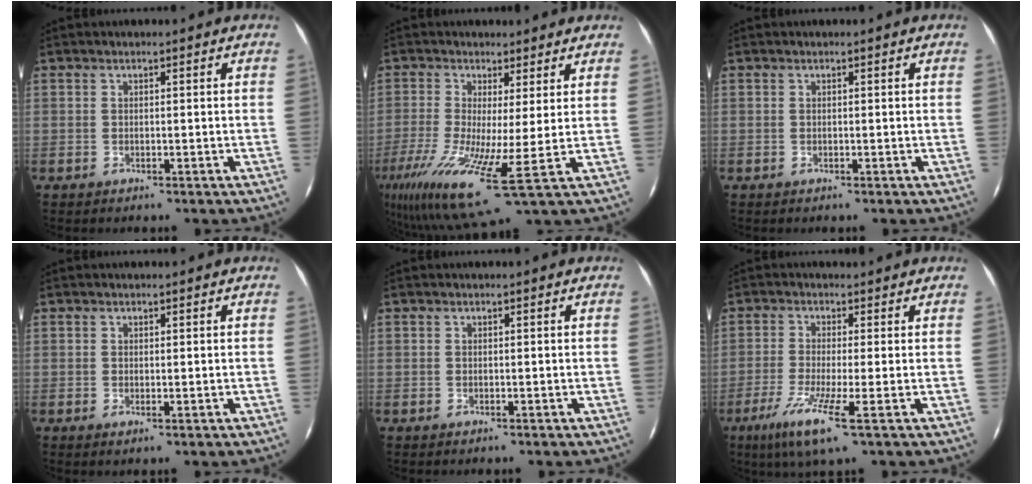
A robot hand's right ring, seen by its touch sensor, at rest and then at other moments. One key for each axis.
{"total": 15.1, "fx": -2.6, "fy": 2.2, "fz": 14.7, "tx": -0.312, "ty": -0.041, "tz": -0.062}
{"total": 0.0}
{"total": 0.8, "fx": 0.4, "fy": 0.0, "fz": 0.7, "tx": -0.016, "ty": 0.000, "tz": 0.006}
{"total": 0.0}
{"total": 7.4, "fx": -3.0, "fy": -0.4, "fz": 6.8, "tx": -0.167, "ty": -0.016, "tz": -0.061}